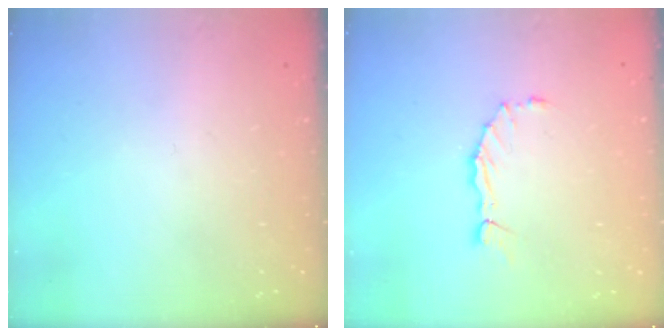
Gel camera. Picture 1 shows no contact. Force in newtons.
{"total": 1.7, "press": 1.6, "slide": 0.1}